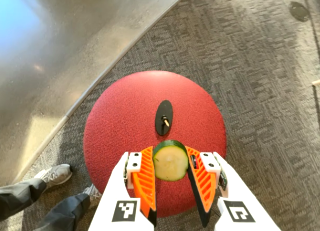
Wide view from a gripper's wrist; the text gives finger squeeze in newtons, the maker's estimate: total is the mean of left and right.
{"total": 11.1, "left": 11.1, "right": 11.2}